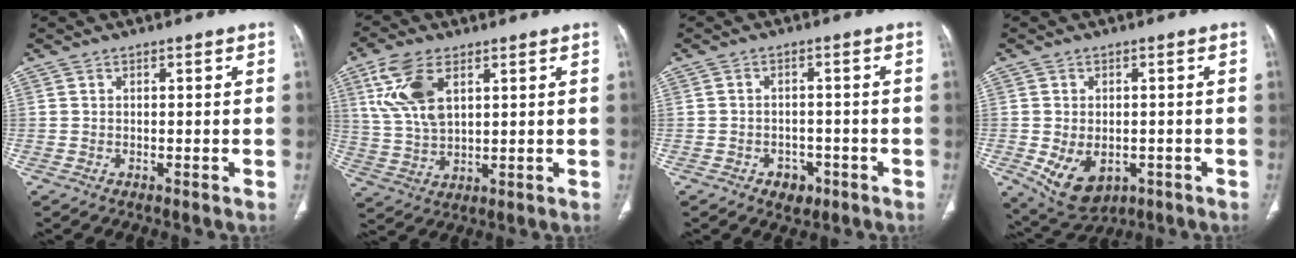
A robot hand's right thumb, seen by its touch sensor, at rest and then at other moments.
{"total": 11.2, "force": [4.6, 5.8, 8.3], "torque": [-0.173, -0.010, 0.097]}
{"total": 3.9, "force": [-2.1, 2.9, 1.5], "torque": [-0.005, 0.015, -0.022]}
{"total": 9.1, "force": [-2.6, 6.2, 6.1], "torque": [-0.092, 0.001, -0.021]}